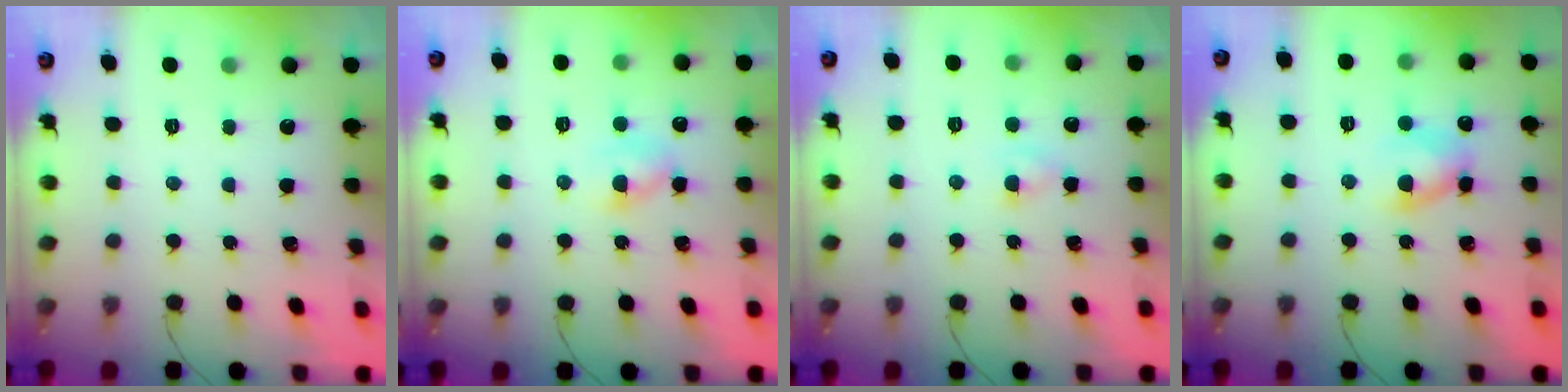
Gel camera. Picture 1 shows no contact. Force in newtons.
{"total": 3.3, "press": 3.0, "slide": 1.3}
{"total": 1.0, "press": 0.8, "slide": 0.6}
{"total": 6.8, "press": 6.8, "slide": 0.4}